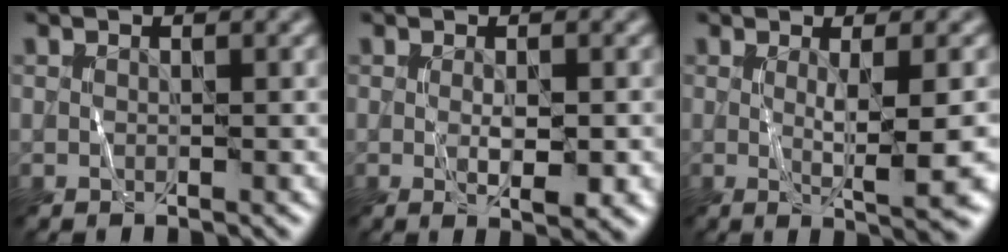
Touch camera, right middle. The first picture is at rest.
{"total": 2.7, "force": [-0.2, 0.8, 2.6], "torque": [-0.046, -0.008, 0.001]}
{"total": 5.3, "force": [-0.3, 0.8, 5.2], "torque": [-0.083, -0.008, -0.002]}